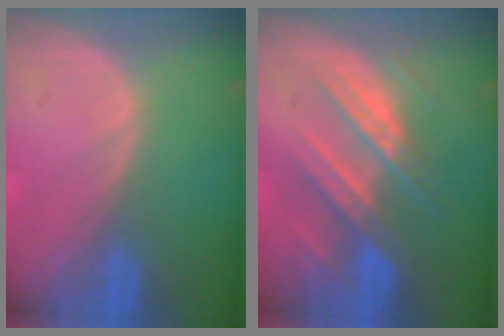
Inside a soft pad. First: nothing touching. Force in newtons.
{"total": 9.1, "press": 7.9, "slide": 4.4}